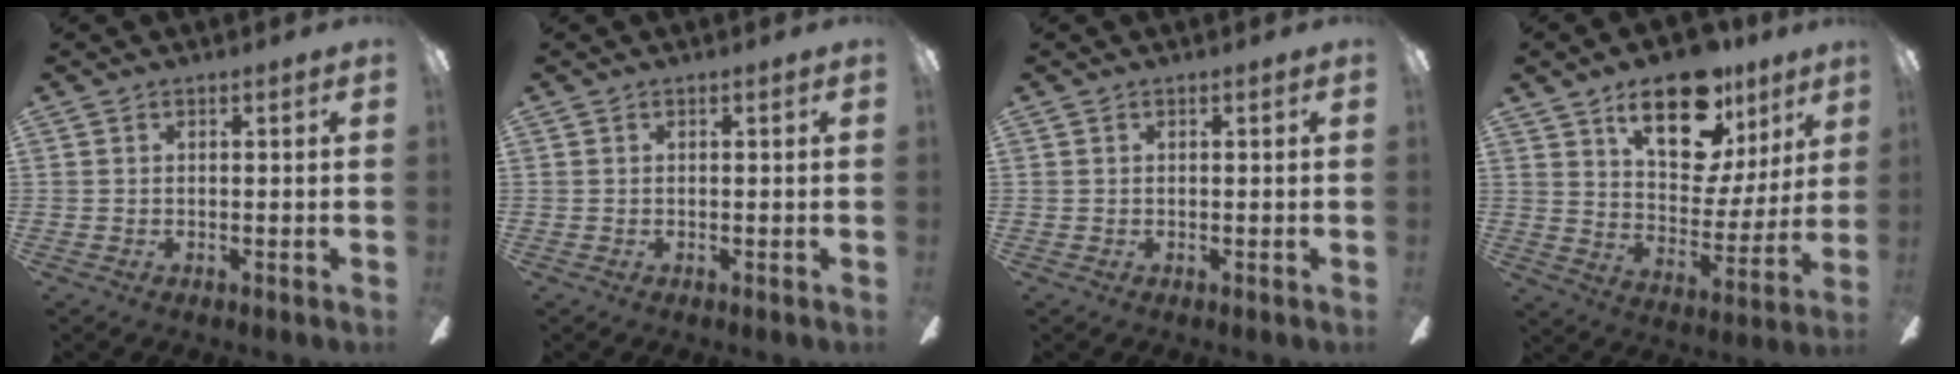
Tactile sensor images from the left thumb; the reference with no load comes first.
{"total": 0.0}
{"total": 0.0}
{"total": 19.8, "force": [12.8, 10.0, 11.4], "torque": [-0.166, -0.068, 0.220]}